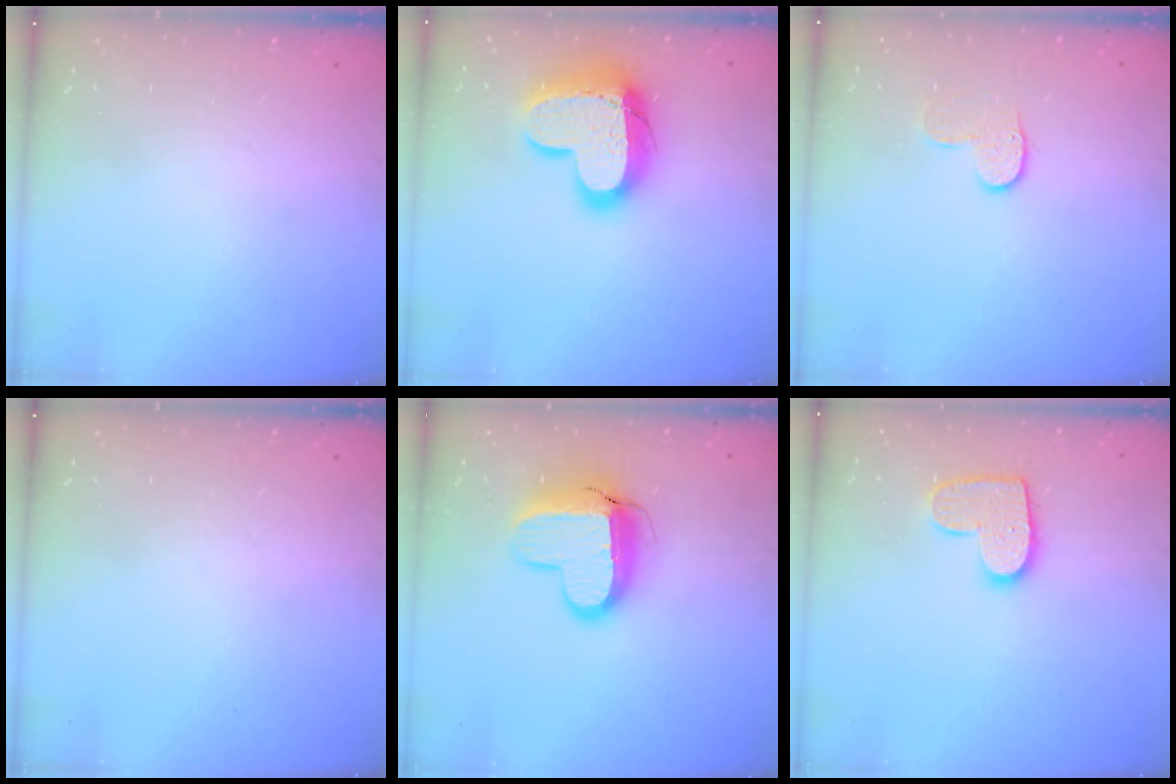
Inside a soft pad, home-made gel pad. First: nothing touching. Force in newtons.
{"total": 17.4, "press": 17.3, "slide": 1.5}
{"total": 6.6, "press": 6.6, "slide": 0.6}
{"total": 0.0}
{"total": 12.4, "press": 12.4, "slide": 1.0}
{"total": 10.8, "press": 10.8, "slide": 0.5}